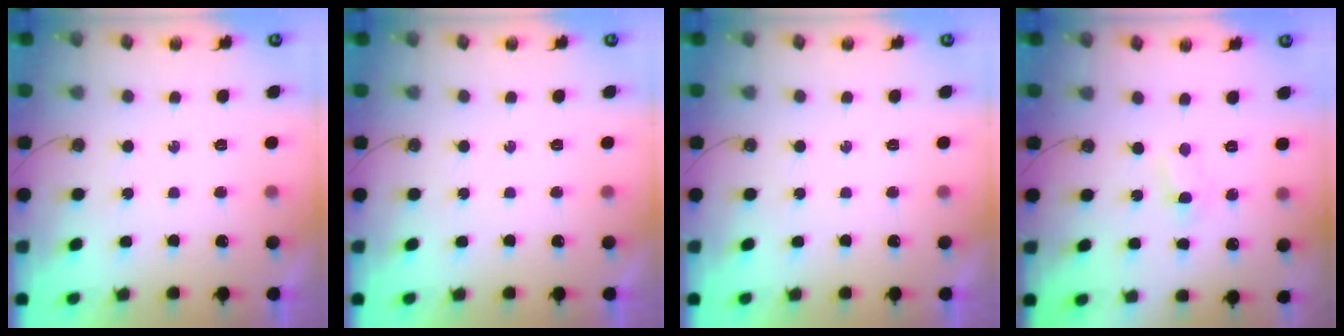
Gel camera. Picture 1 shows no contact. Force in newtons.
{"total": 0.0}
{"total": 0.0}
{"total": 1.4, "press": 1.4, "slide": 0.3}